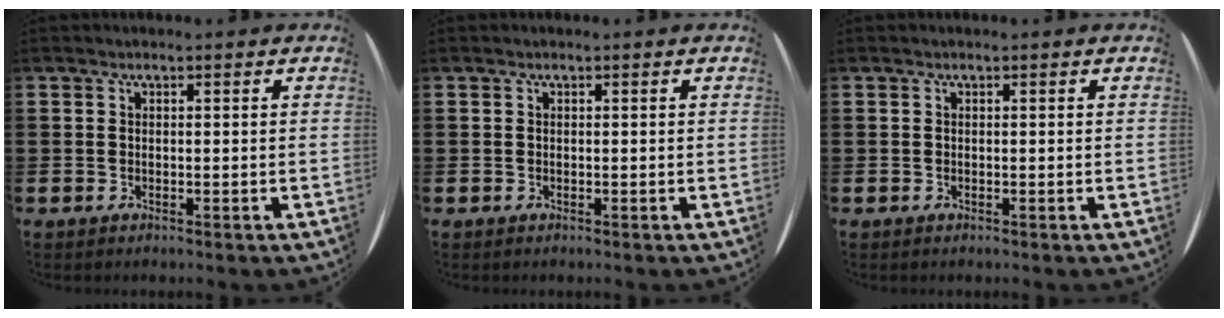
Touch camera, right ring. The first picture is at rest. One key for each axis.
{"total": 0.0}
{"total": 0.0}